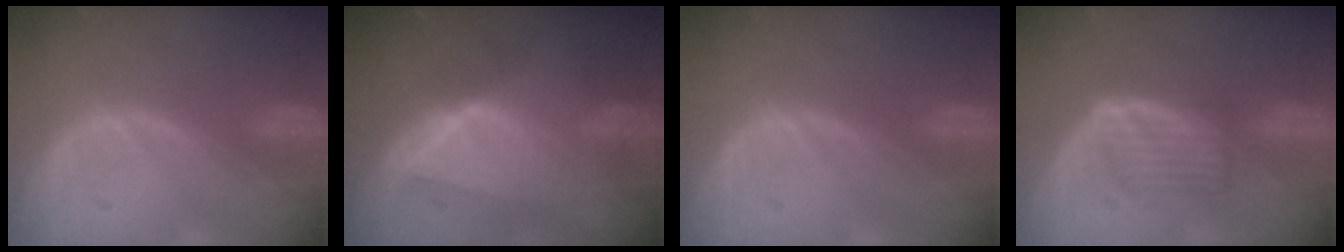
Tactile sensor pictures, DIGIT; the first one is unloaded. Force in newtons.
{"total": 8.7, "press": 8.7, "slide": 0.4}
{"total": 0.0}
{"total": 5.8, "press": 5.2, "slide": 2.5}